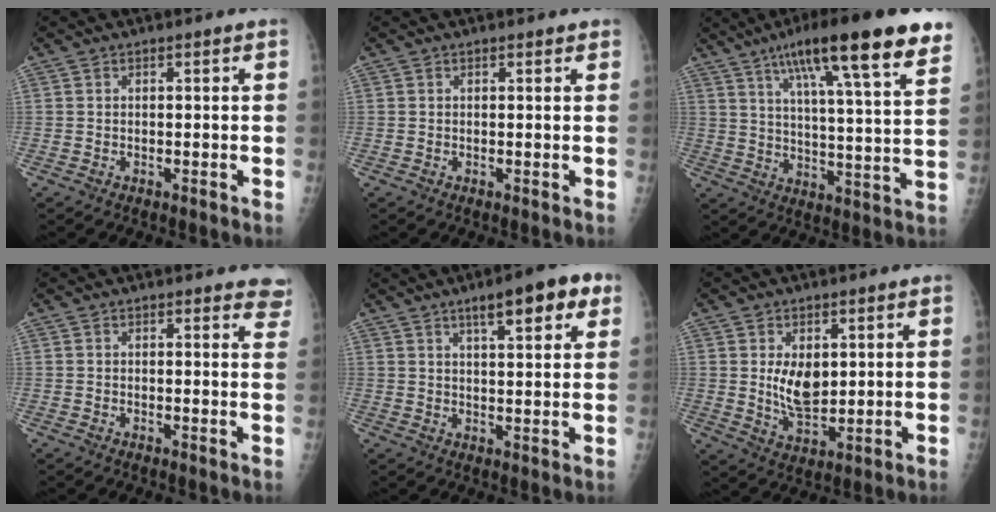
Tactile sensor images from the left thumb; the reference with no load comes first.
{"total": 0.6, "force": [0.5, 0.3, 0.2], "torque": [-0.004, -0.003, 0.004]}
{"total": 21.8, "force": [13.3, 3.2, 16.9], "torque": [-0.241, -0.033, 0.196]}
{"total": 5.0, "force": [4.5, 1.7, 1.5], "torque": [0.014, -0.020, 0.030]}
{"total": 10.5, "force": [5.7, 3.0, 8.3], "torque": [-0.095, -0.012, 0.077]}
{"total": 7.8, "force": [1.7, 4.8, 5.9], "torque": [-0.078, -0.020, 0.043]}